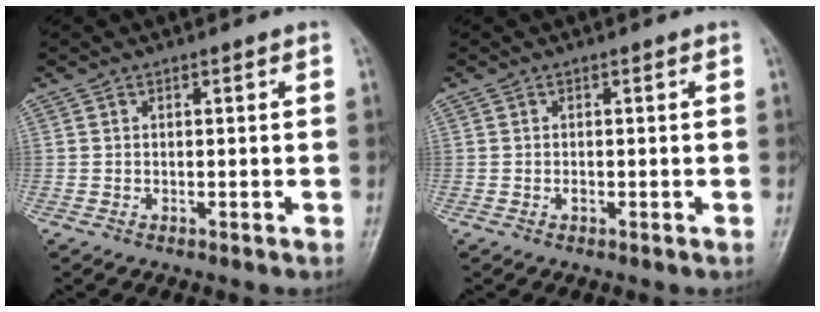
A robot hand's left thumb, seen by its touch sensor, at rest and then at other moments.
{"total": 0.6, "force": [-0.2, 0.4, 0.4], "torque": [-0.004, 0.001, -0.005]}